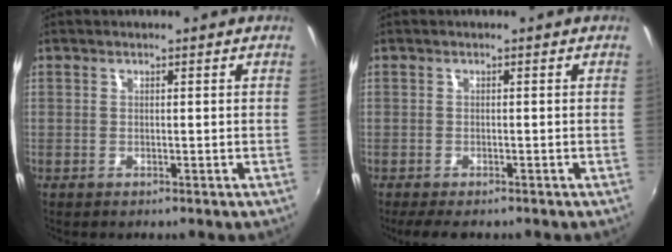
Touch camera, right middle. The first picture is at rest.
{"total": 4.1, "force": [-3.2, 1.2, 2.3], "torque": [-0.049, -0.023, -0.053]}